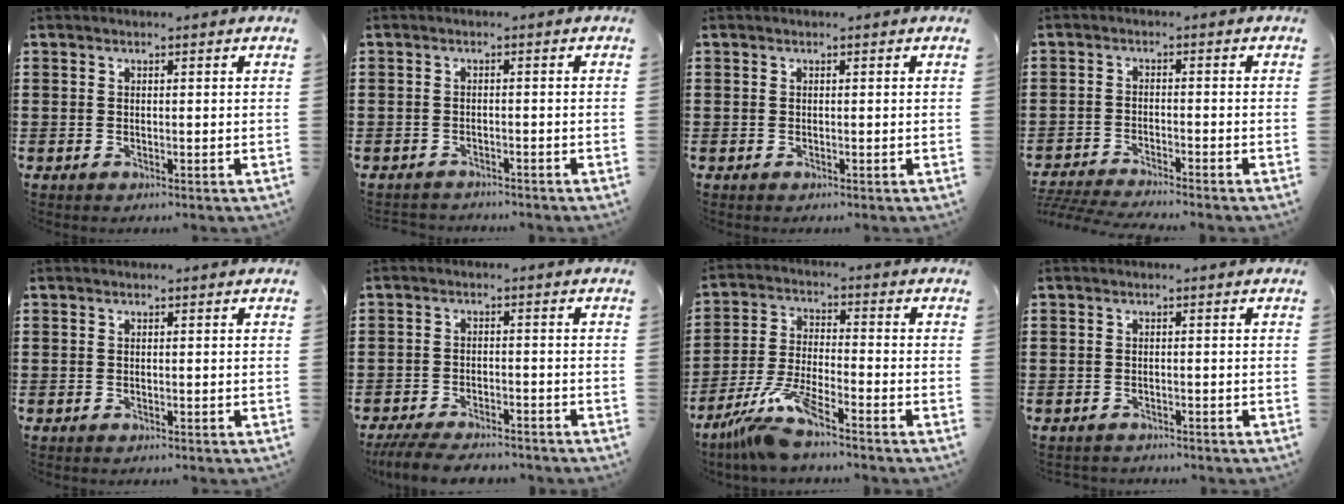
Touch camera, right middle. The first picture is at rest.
{"total": 1.4, "force": [-1.4, 0.1, -0.1], "torque": [-0.004, 0.000, -0.030]}
{"total": 0.0}
{"total": 3.3, "force": [-3.3, -0.2, 0.6], "torque": [-0.026, -0.008, -0.073]}
{"total": 0.0}
{"total": 4.5, "force": [-4.3, 0.6, 1.2], "torque": [-0.034, -0.005, -0.089]}
{"total": 7.9, "force": [-6.4, 0.5, 4.6], "torque": [-0.111, -0.015, -0.129]}
{"total": 1.0, "force": [-1.0, 0.1, 0.0], "torque": [-0.004, 0.001, -0.021]}